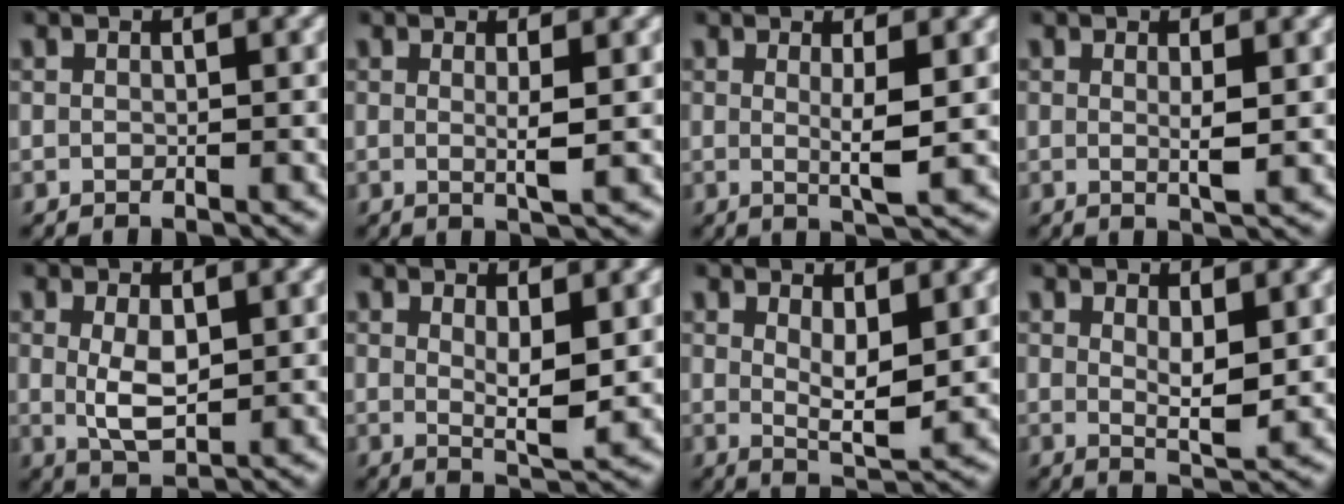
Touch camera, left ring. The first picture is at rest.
{"total": 2.0, "force": [0.3, -0.2, 1.9], "torque": [-0.036, -0.011, 0.009]}
{"total": 2.7, "force": [0.4, -0.1, 2.7], "torque": [-0.046, -0.016, 0.013]}
{"total": 1.7, "force": [0.4, -0.2, 1.7], "torque": [-0.032, -0.011, 0.011]}
{"total": 3.9, "force": [0.0, 2.2, 3.3], "torque": [-0.065, -0.018, 0.014]}
{"total": 3.0, "force": [0.9, 0.4, 2.8], "torque": [-0.050, -0.020, 0.023]}
{"total": 3.5, "force": [1.2, 0.8, 3.1], "torque": [-0.054, -0.021, 0.028]}
{"total": 2.7, "force": [0.9, 0.4, 2.5], "torque": [-0.044, -0.020, 0.024]}